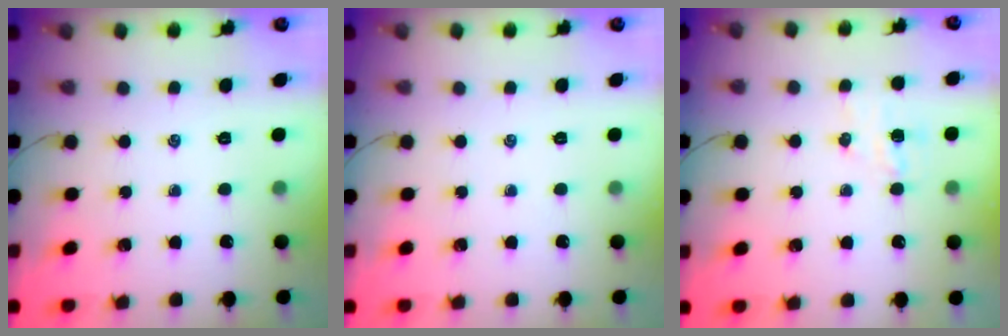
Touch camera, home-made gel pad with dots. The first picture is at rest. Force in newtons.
{"total": 0.0}
{"total": 4.8, "press": 4.7, "slide": 1.1}